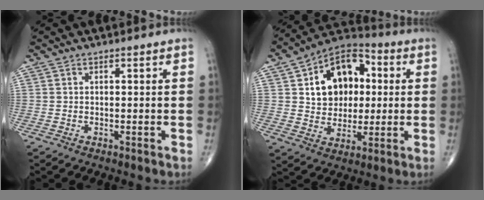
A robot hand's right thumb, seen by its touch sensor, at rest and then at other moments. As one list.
[{"total": 16.1, "force": [3.2, 11.8, 10.4], "torque": [-0.115, 0.013, 0.047]}]